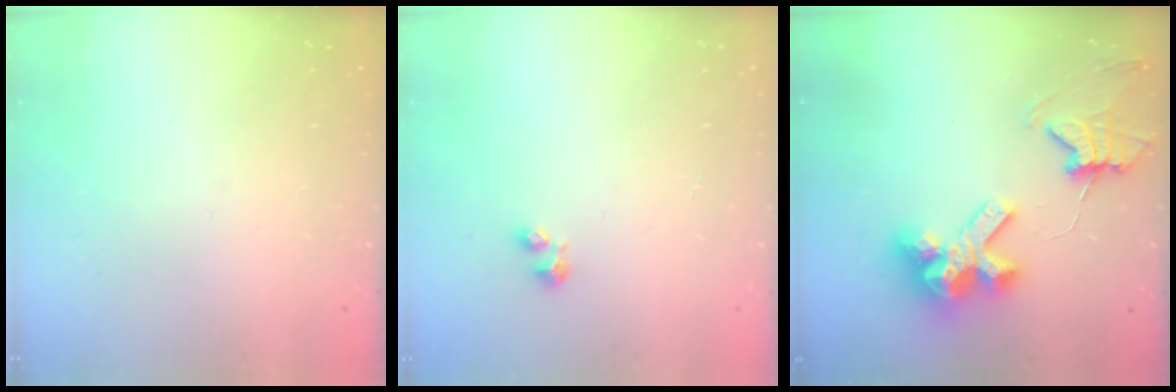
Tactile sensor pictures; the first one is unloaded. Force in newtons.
{"total": 2.9, "press": 2.8, "slide": 0.6}
{"total": 11.7, "press": 11.6, "slide": 1.3}